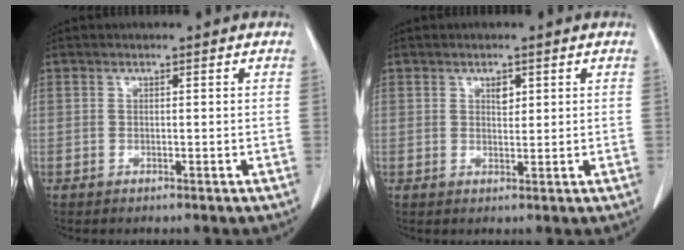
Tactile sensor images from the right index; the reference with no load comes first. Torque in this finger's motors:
{"motor_torque": [0.04, 0.03, 0.00, 0.00]}